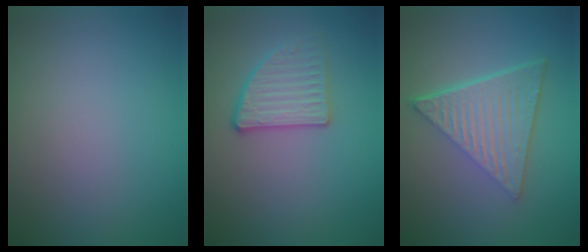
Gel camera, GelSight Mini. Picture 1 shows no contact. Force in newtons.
{"total": 2.7, "press": 2.6, "slide": 0.8}
{"total": 6.8, "press": 4.5, "slide": 5.1}